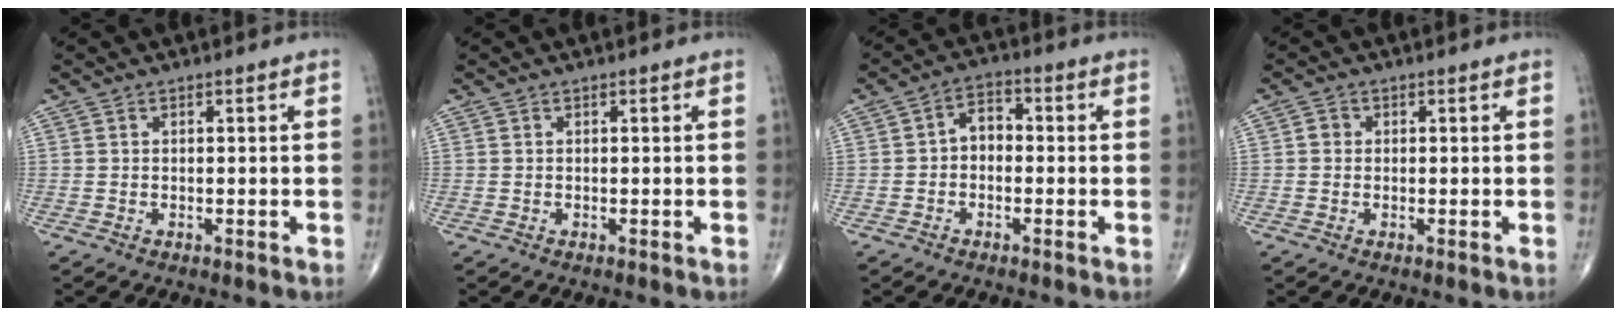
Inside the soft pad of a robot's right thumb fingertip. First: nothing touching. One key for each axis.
{"total": 0.0}
{"total": 4.6, "fx": -0.5, "fy": 3.4, "fz": 3.1, "tx": -0.035, "ty": 0.021, "tz": -0.022}
{"total": 1.4, "fx": 0.0, "fy": 1.3, "fz": 0.5, "tx": -0.002, "ty": 0.003, "tz": -0.003}